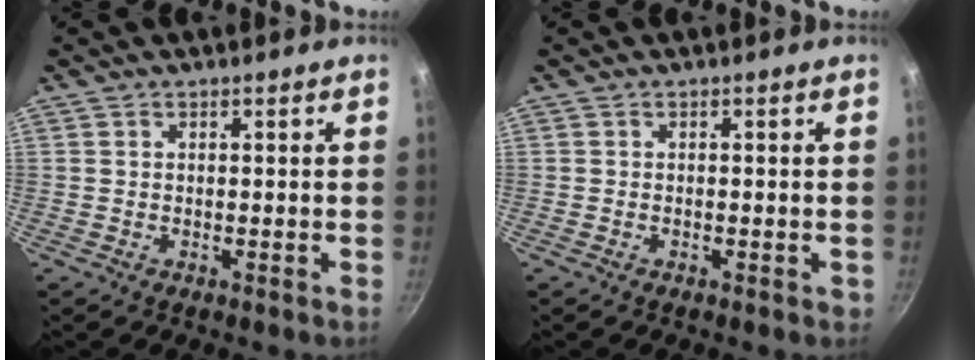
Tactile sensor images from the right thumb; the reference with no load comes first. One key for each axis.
{"total": 0.6, "fx": -0.2, "fy": 0.3, "fz": 0.4, "tx": -0.004, "ty": 0.002, "tz": -0.002}